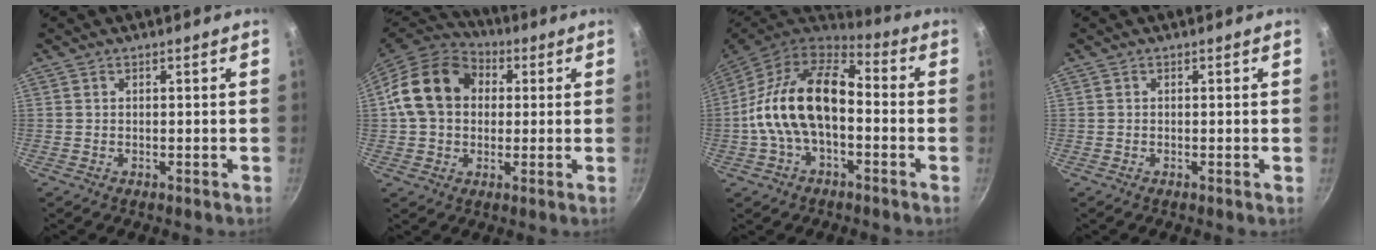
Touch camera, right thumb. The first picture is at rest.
{"total": 16.8, "force": [2.6, 13.2, 10.1], "torque": [-0.162, 0.033, 0.030]}
{"total": 18.0, "force": [-1.9, 10.4, 14.5], "torque": [-0.247, 0.042, -0.050]}
{"total": 0.0}